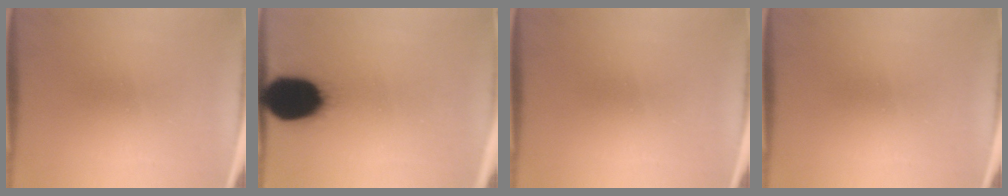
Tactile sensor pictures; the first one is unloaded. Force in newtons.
{"total": 19.9}
{"total": 0.0}
{"total": 0.0}